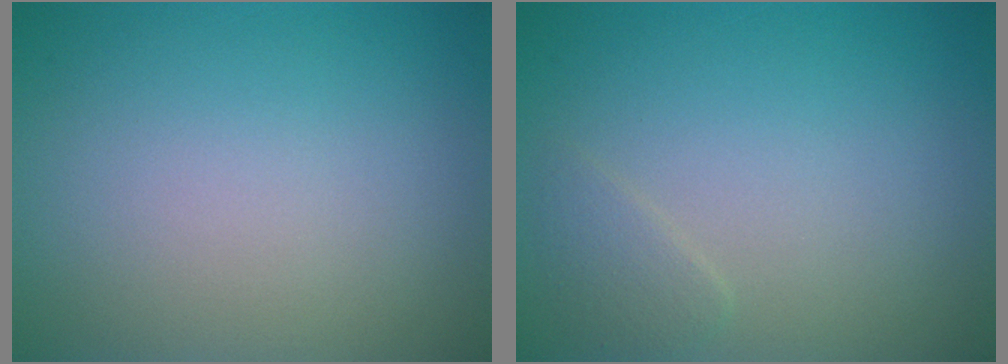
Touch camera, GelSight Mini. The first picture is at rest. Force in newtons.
{"total": 1.2, "press": 1.2, "slide": 0.0}